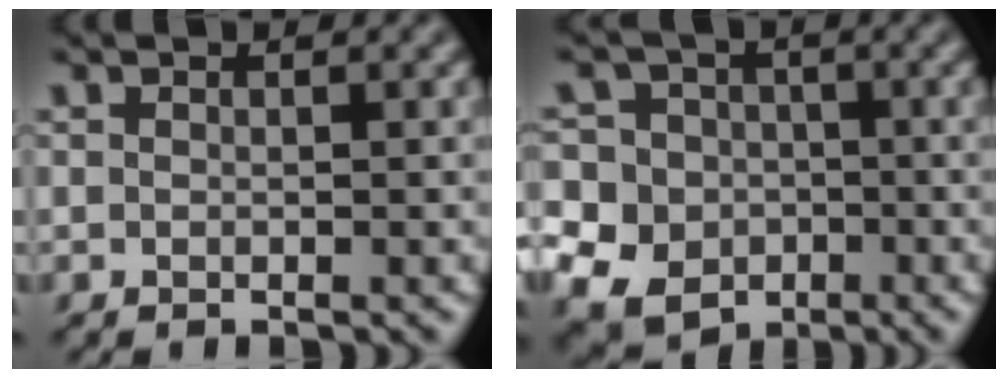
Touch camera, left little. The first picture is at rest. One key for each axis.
{"total": 12.4, "fx": -4.4, "fy": 10.9, "fz": 3.9, "tx": -0.107, "ty": -0.004, "tz": -0.108}